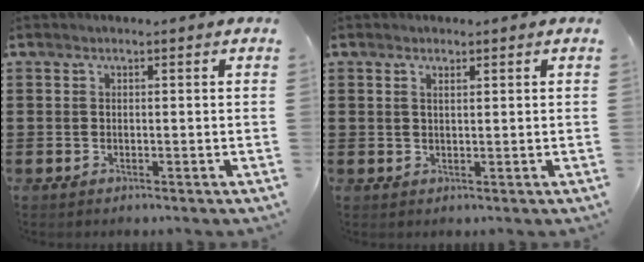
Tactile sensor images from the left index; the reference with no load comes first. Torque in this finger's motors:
{"motor_torque": [0.00, 0.27, -0.08, -0.01]}